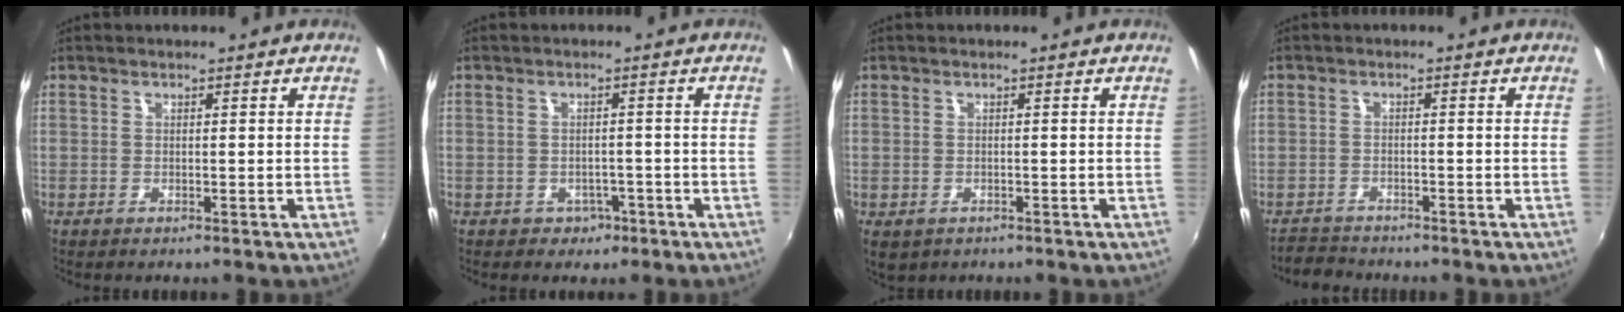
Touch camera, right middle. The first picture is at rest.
{"total": 3.1, "force": [-1.6, 2.6, 0.5], "torque": [-0.015, 0.007, -0.016]}
{"total": 3.3, "force": [-1.4, 2.5, 1.8], "torque": [-0.036, -0.011, -0.015]}
{"total": 3.2, "force": [-2.9, 1.3, -0.3], "torque": [-0.007, 0.009, -0.056]}